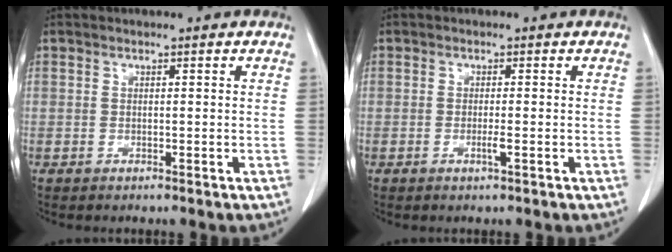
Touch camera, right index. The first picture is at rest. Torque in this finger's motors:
{"motor_torque": [-0.04, 0.05, 0.02, 0.00]}